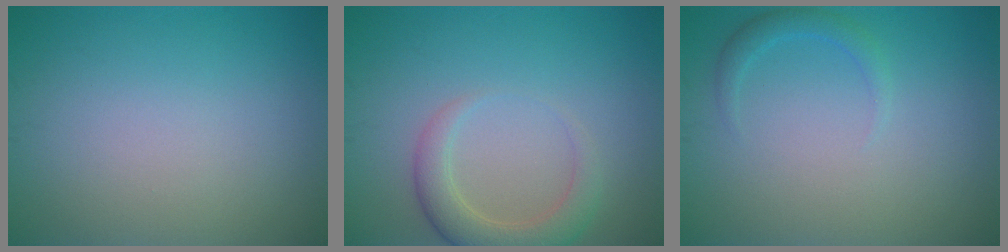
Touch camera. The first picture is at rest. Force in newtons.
{"total": 3.5, "press": 3.5, "slide": 0.4}
{"total": 1.4, "press": 1.4, "slide": 0.1}